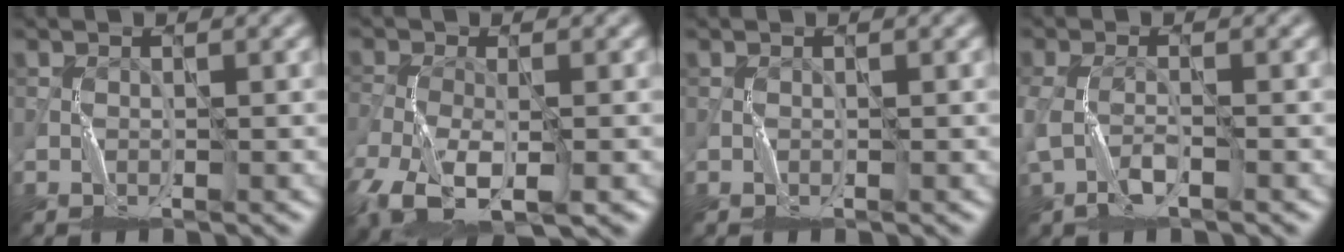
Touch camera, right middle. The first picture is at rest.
{"total": 8.3, "force": [-4.7, 3.4, 5.9], "torque": [-0.131, -0.022, -0.091]}
{"total": 0.0}
{"total": 3.3, "force": [-1.0, 1.4, 2.8], "torque": [-0.073, -0.003, -0.025]}